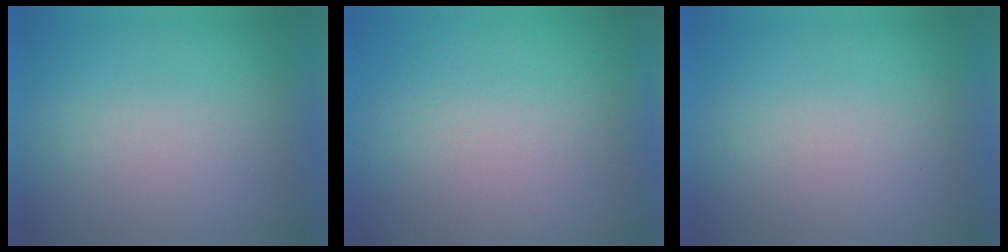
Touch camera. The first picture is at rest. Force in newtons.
{"total": 9.5}
{"total": 0.0}